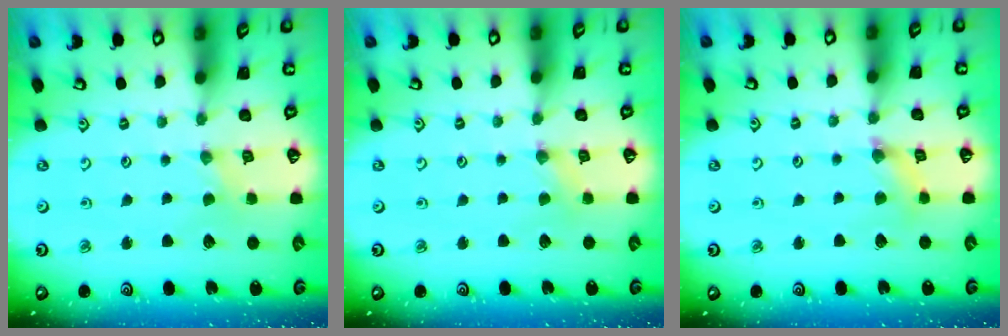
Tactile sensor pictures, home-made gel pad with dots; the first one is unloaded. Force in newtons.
{"total": 1.8, "press": 1.8, "slide": 0.3}
{"total": 2.9, "press": 2.9, "slide": 0.3}